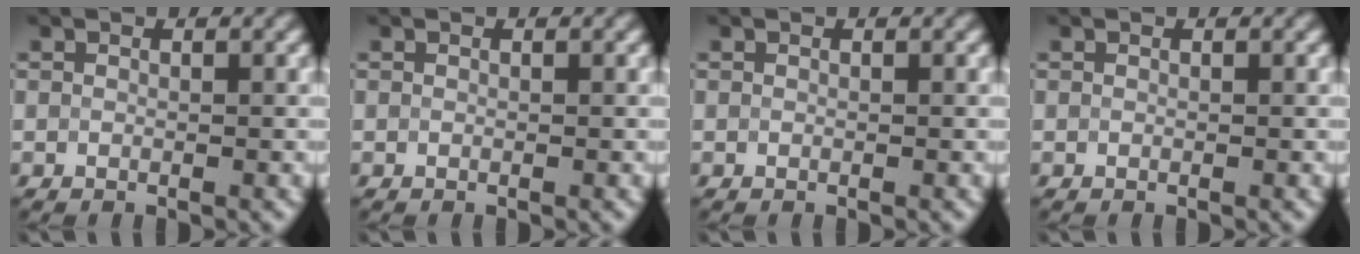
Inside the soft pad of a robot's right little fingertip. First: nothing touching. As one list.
[{"total": 0.0}, {"total": 0.0}, {"total": 0.0}]